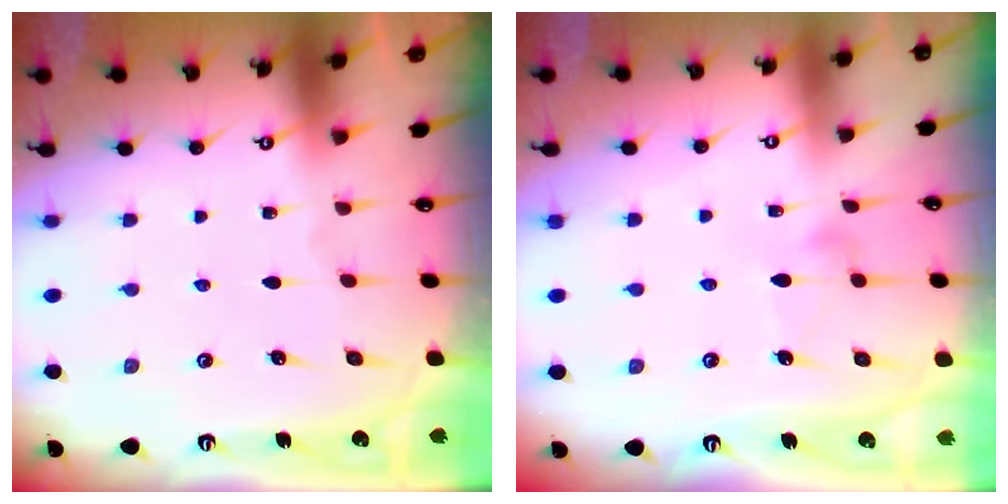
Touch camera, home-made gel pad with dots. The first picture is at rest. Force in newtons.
{"total": 5.6, "press": 5.6, "slide": 0.2}